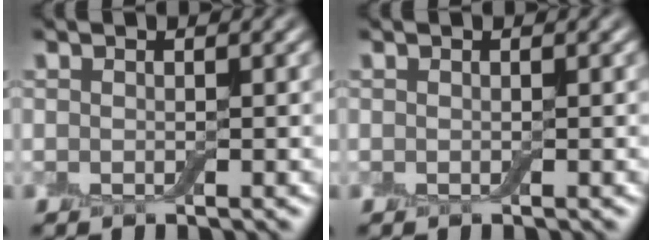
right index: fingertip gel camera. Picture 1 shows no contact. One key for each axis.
{"total": 0.0}